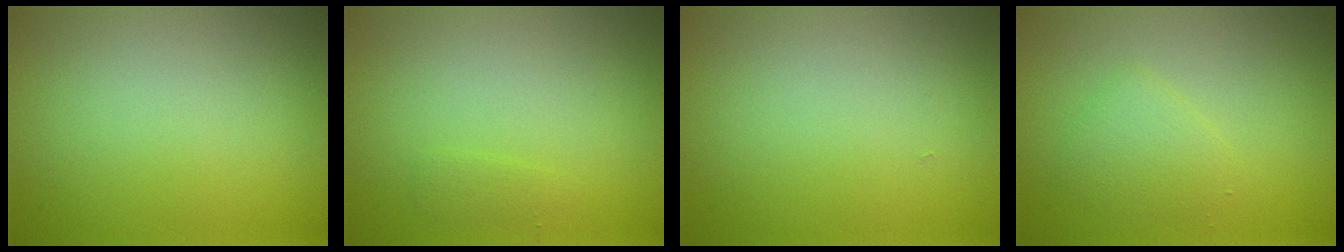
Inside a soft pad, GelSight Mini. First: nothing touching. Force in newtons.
{"total": 0.7, "press": 0.7, "slide": 0.1}
{"total": 0.0}
{"total": 2.0, "press": 2.0, "slide": 0.1}